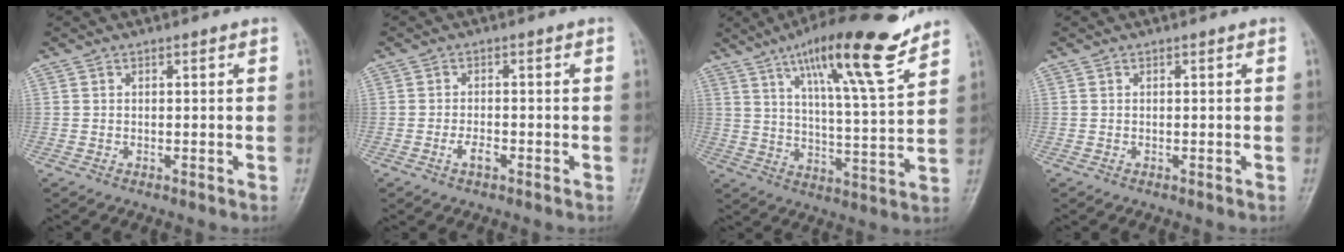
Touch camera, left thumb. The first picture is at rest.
{"total": 2.4, "force": [-1.2, 1.1, 1.8], "torque": [-0.034, 0.007, -0.021]}
{"total": 17.9, "force": [12.0, 2.6, 13.0], "torque": [-0.192, -0.060, 0.192]}
{"total": 0.0}